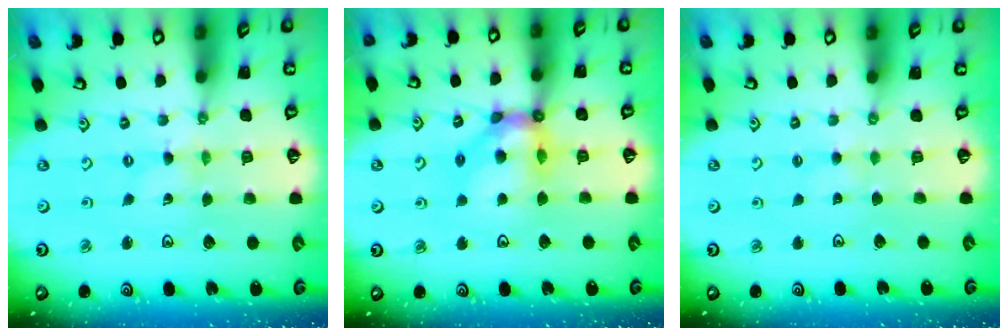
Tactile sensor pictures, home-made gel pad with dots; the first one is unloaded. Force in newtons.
{"total": 12.0, "press": 11.9, "slide": 1.6}
{"total": 1.0, "press": 1.0, "slide": 0.3}